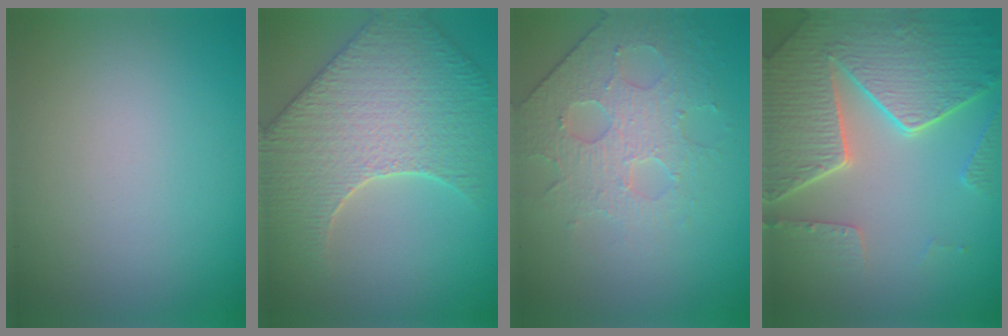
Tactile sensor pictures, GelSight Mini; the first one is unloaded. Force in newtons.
{"total": 6.2, "press": 5.6, "slide": 2.7}
{"total": 4.1, "press": 3.6, "slide": 1.9}
{"total": 8.4, "press": 6.1, "slide": 5.7}